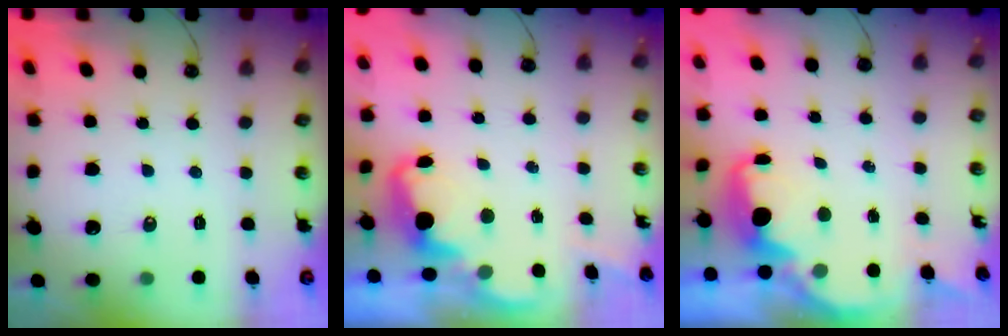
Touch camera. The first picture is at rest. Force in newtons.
{"total": 2.3, "press": 2.2, "slide": 0.7}
{"total": 2.4, "press": 2.3, "slide": 0.8}